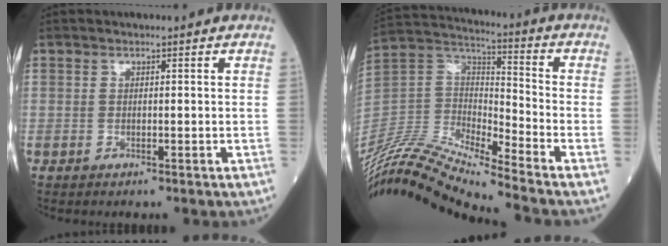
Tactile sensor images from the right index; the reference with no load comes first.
{"total": 18.0, "force": [-16.4, -0.5, 7.6], "torque": [-0.151, 0.023, -0.312]}